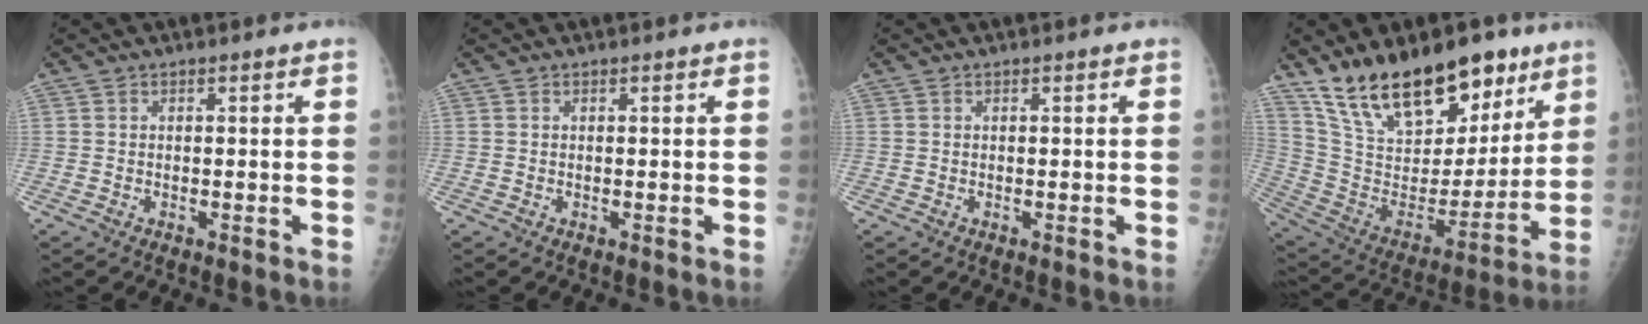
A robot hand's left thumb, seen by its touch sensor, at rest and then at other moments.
{"total": 0.0}
{"total": 0.0}
{"total": 24.7, "force": [17.3, 11.6, 13.4], "torque": [-0.188, -0.076, 0.300]}